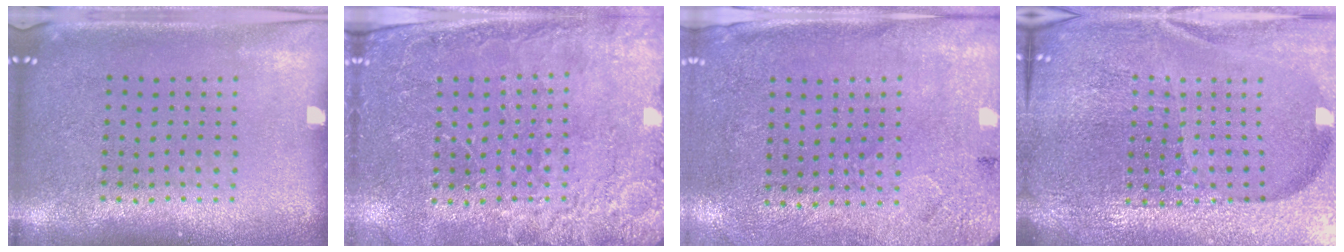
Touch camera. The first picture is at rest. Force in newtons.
{"total": 2.6, "press": 2.6, "slide": 0.3}
{"total": 2.7, "press": 2.2, "slide": 1.5}
{"total": 5.5, "press": 5.0, "slide": 2.3}